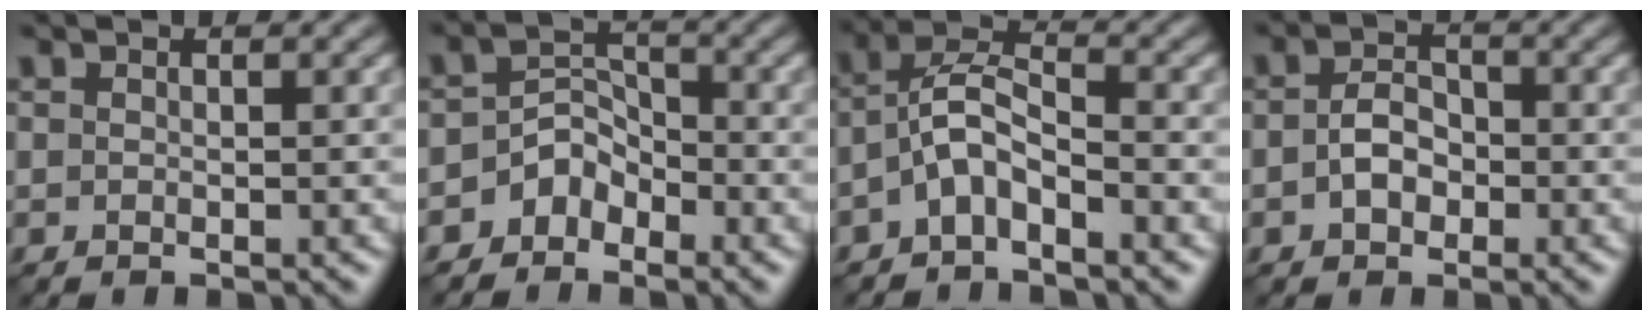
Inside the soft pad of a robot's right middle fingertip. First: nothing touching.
{"total": 2.7, "force": [-1.9, 1.8, 0.8], "torque": [-0.008, 0.011, -0.038]}
{"total": 3.5, "force": [-1.8, 1.4, 2.7], "torque": [-0.052, 0.014, -0.043]}
{"total": 2.7, "force": [-0.6, 1.9, 1.7], "torque": [-0.034, 0.001, -0.016]}